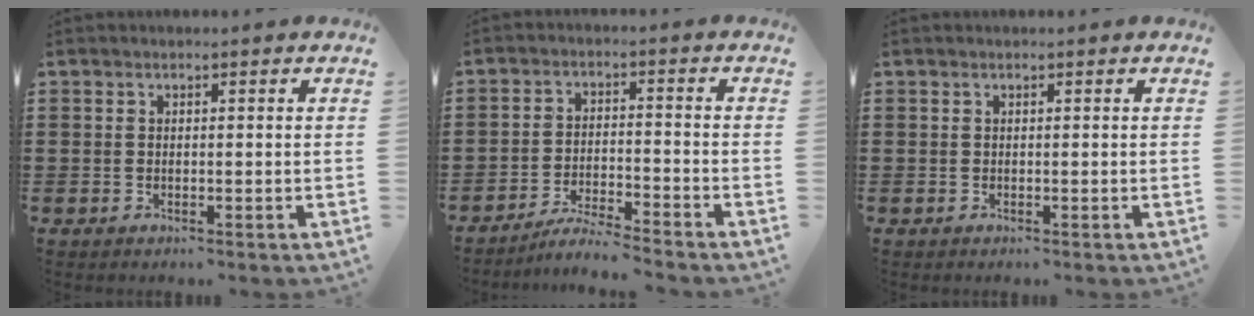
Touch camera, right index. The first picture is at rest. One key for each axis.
{"total": 4.5, "fx": -4.4, "fy": -0.2, "fz": 1.0, "tx": -0.026, "ty": -0.005, "tz": -0.090}
{"total": 0.0}